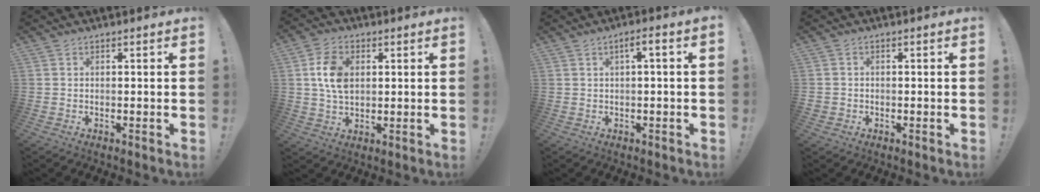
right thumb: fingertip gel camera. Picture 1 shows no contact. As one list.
[{"total": 9.9, "force": [2.0, 7.1, 6.6], "torque": [-0.123, 0.009, 0.041]}, {"total": 3.5, "force": [1.4, 0.2, 3.2], "torque": [-0.053, -0.003, 0.019]}, {"total": 1.9, "force": [-0.6, 1.6, 0.8], "torque": [-0.019, 0.006, -0.009]}]